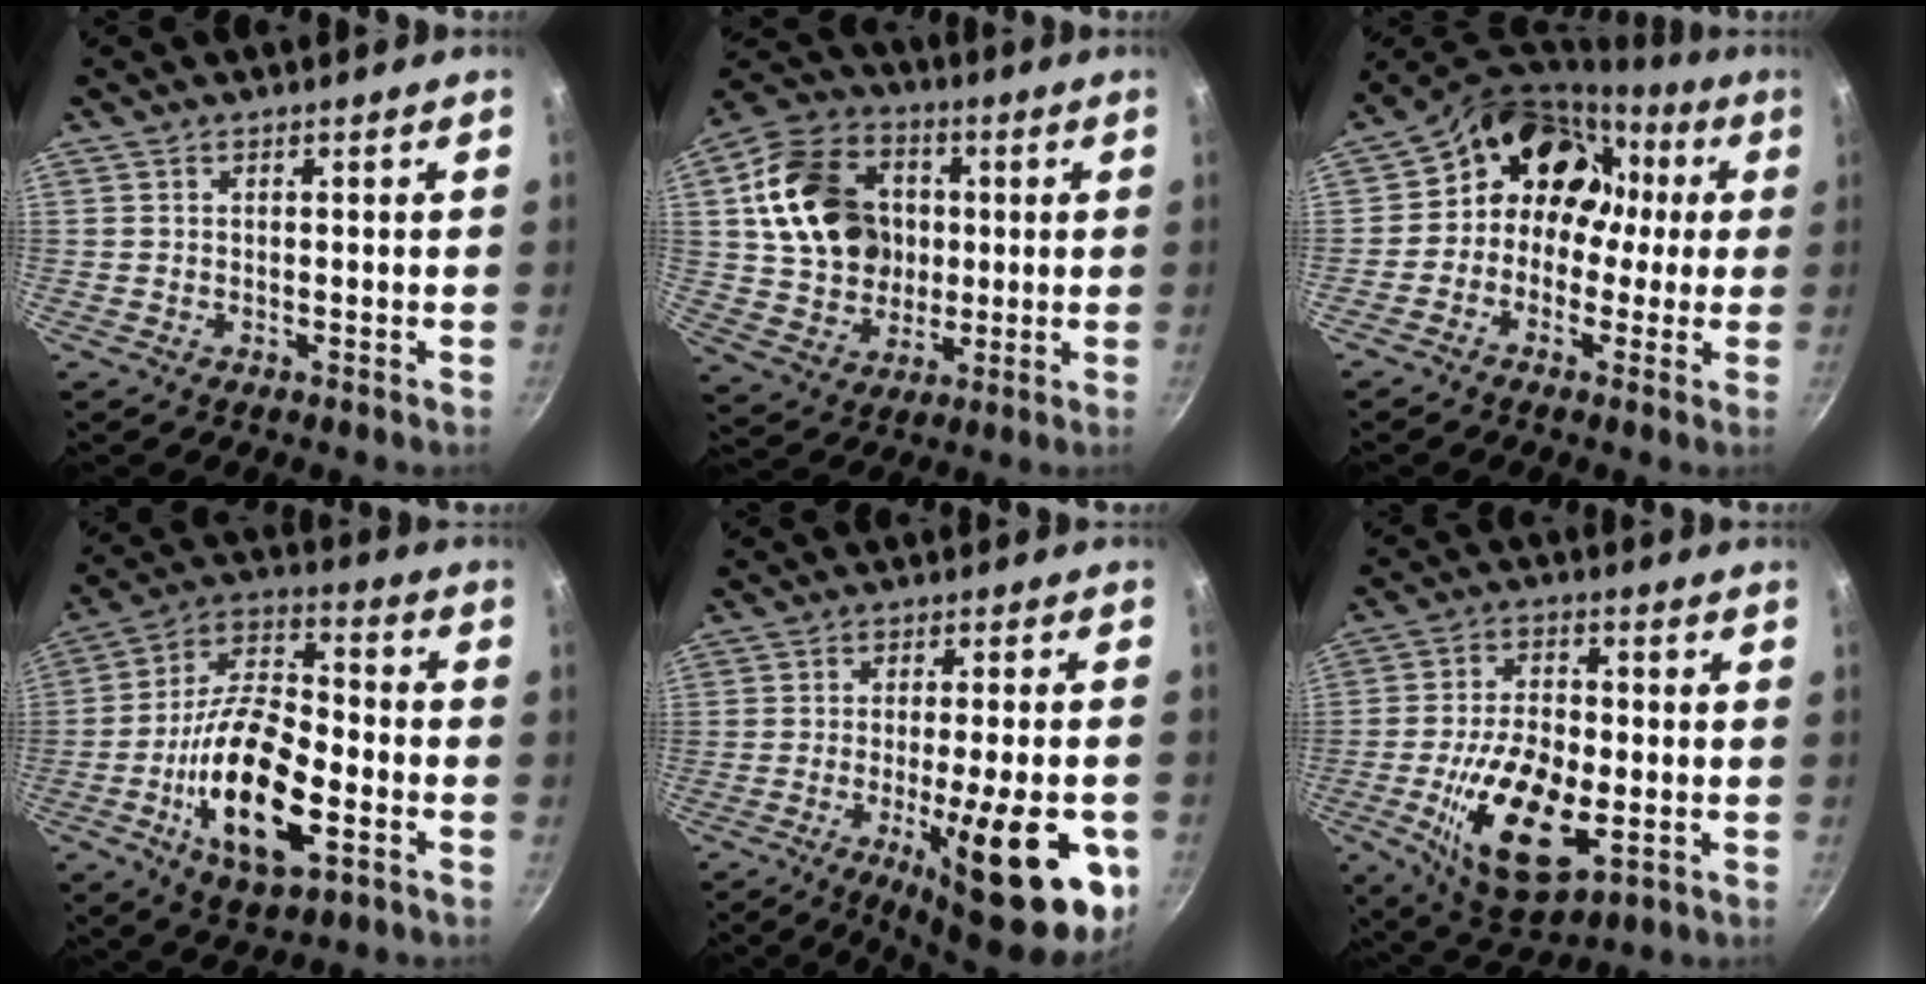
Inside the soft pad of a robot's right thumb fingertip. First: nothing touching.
{"total": 19.3, "force": [2.8, 15.7, 10.8], "torque": [-0.161, 0.013, 0.053]}
{"total": 14.0, "force": [1.1, 11.7, 7.5], "torque": [-0.072, 0.057, -0.001]}
{"total": 20.3, "force": [-7.1, 9.0, 16.7], "torque": [-0.300, 0.033, -0.138]}
{"total": 22.0, "force": [-7.4, 6.3, 19.8], "torque": [-0.243, 0.008, -0.096]}
{"total": 17.9, "force": [-4.6, 9.0, 14.8], "torque": [-0.250, 0.009, -0.073]}